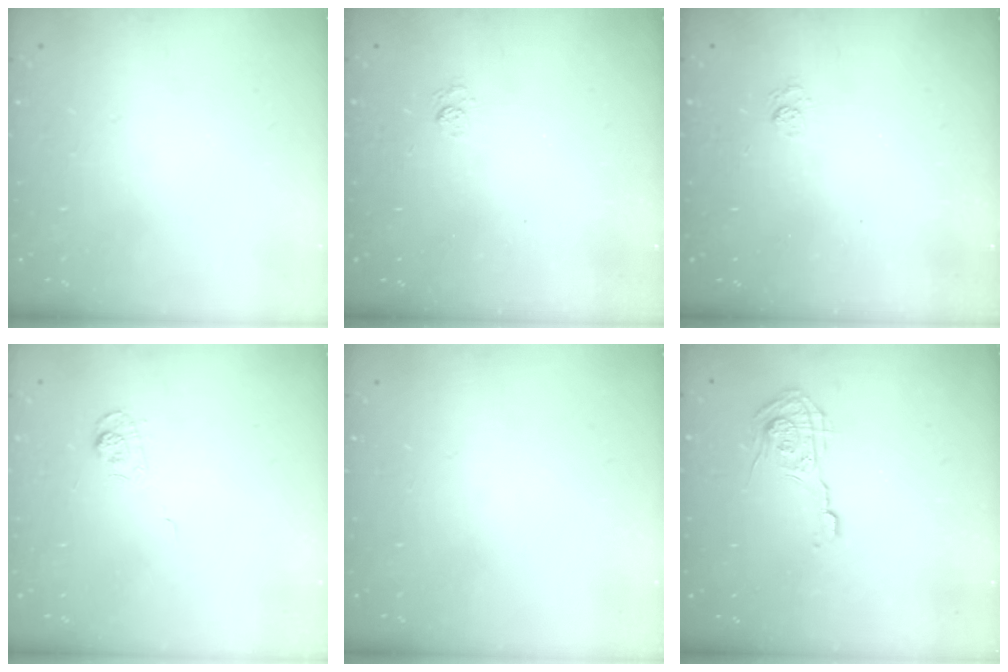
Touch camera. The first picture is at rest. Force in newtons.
{"total": 2.6, "press": 2.3, "slide": 1.3}
{"total": 2.6, "press": 2.3, "slide": 1.3}
{"total": 3.6, "press": 3.2, "slide": 1.6}
{"total": 0.0}
{"total": 9.2, "press": 9.2, "slide": 0.3}